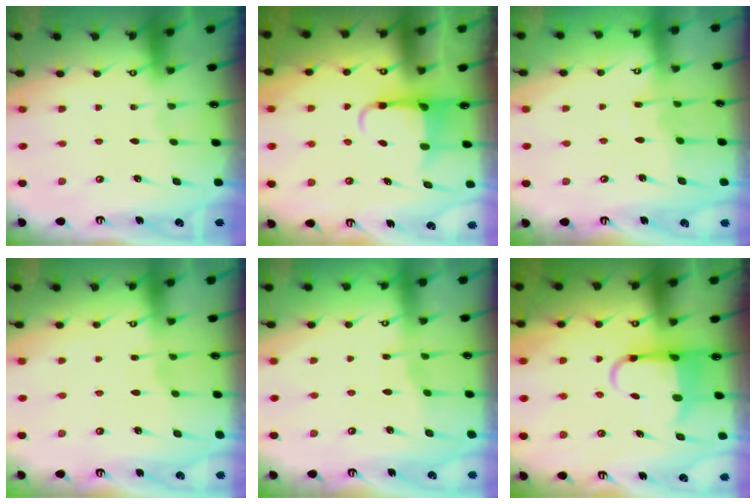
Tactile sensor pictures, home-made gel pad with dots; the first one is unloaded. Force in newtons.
{"total": 4.5, "press": 4.5, "slide": 0.3}
{"total": 3.6, "press": 3.6, "slide": 0.1}
{"total": 2.0, "press": 2.0, "slide": 0.3}
{"total": 3.0, "press": 3.0, "slide": 0.3}
{"total": 6.3, "press": 6.2, "slide": 1.4}